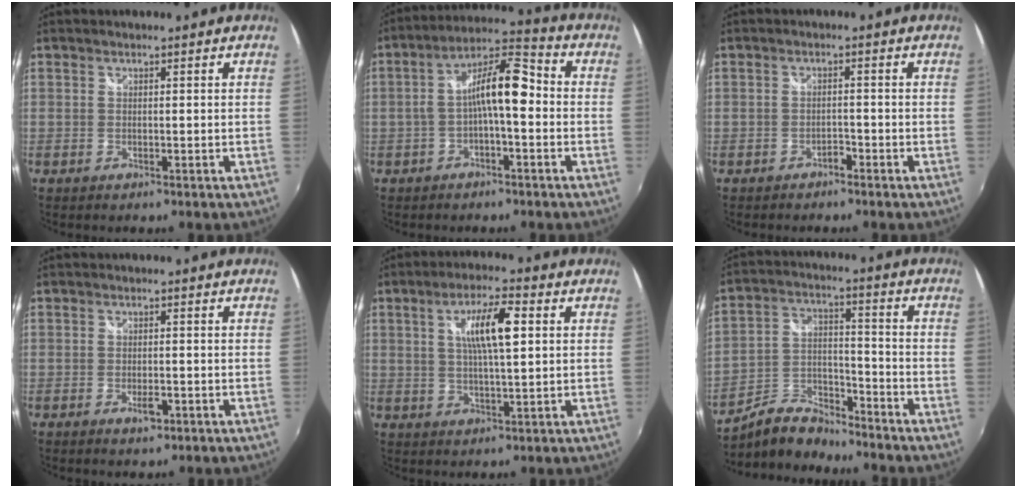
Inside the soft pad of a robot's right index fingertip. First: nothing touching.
{"total": 9.4, "force": [-1.4, 2.6, 9.0], "torque": [-0.168, 0.025, -0.029]}
{"total": 1.4, "force": [-1.3, 0.5, 0.4], "torque": [-0.009, 0.001, -0.022]}
{"total": 2.6, "force": [-1.2, 1.2, 2.0], "torque": [-0.039, -0.005, -0.020]}
{"total": 8.8, "force": [2.2, 2.0, 8.3], "torque": [-0.146, 0.008, 0.039]}
{"total": 9.2, "force": [-8.3, 3.1, 2.3], "torque": [-0.053, 0.024, -0.159]}